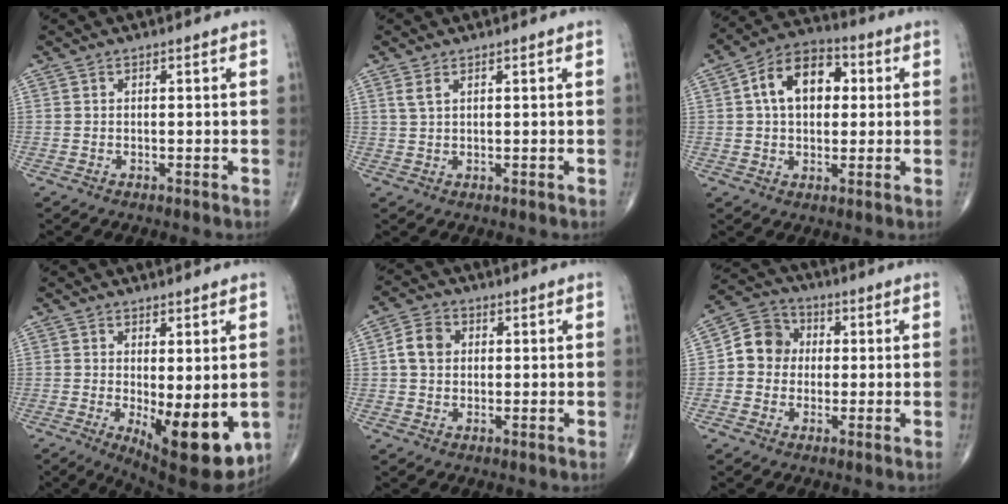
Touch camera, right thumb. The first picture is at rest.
{"total": 1.9, "force": [1.1, 0.8, 1.4], "torque": [-0.034, 0.003, 0.028]}
{"total": 12.4, "force": [2.3, 8.2, 9.0], "torque": [-0.126, 0.021, 0.029]}
{"total": 12.6, "force": [-2.5, 4.5, 11.5], "torque": [-0.151, -0.028, -0.019]}
{"total": 5.2, "force": [0.8, 4.2, 3.1], "torque": [-0.050, 0.009, 0.008]}
{"total": 8.2, "force": [0.4, 7.4, 3.5], "torque": [-0.037, 0.020, -0.008]}